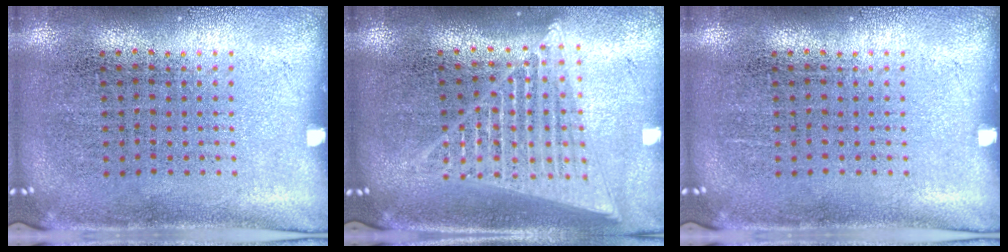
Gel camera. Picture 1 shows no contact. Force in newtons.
{"total": 1.8, "press": 1.6, "slide": 0.8}
{"total": 0.0}